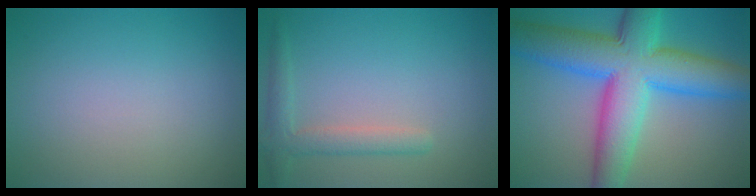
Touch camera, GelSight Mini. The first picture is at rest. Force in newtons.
{"total": 2.6, "press": 2.5, "slide": 0.2}
{"total": 12.0, "press": 12.0, "slide": 0.1}